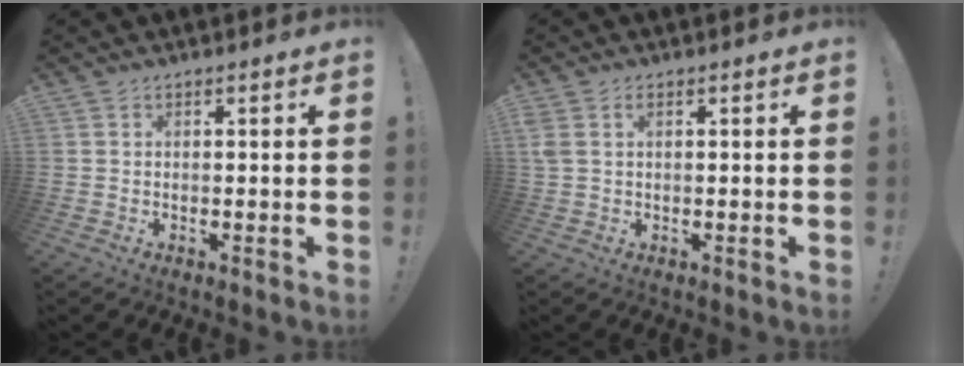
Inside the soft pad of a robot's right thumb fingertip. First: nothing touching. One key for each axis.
{"total": 2.4, "fx": 0.8, "fy": 1.3, "fz": 1.8, "tx": -0.035, "ty": 0.002, "tz": 0.015}